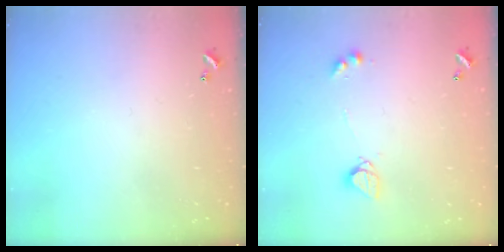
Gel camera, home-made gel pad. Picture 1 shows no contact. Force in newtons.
{"total": 3.5, "press": 3.4, "slide": 0.5}